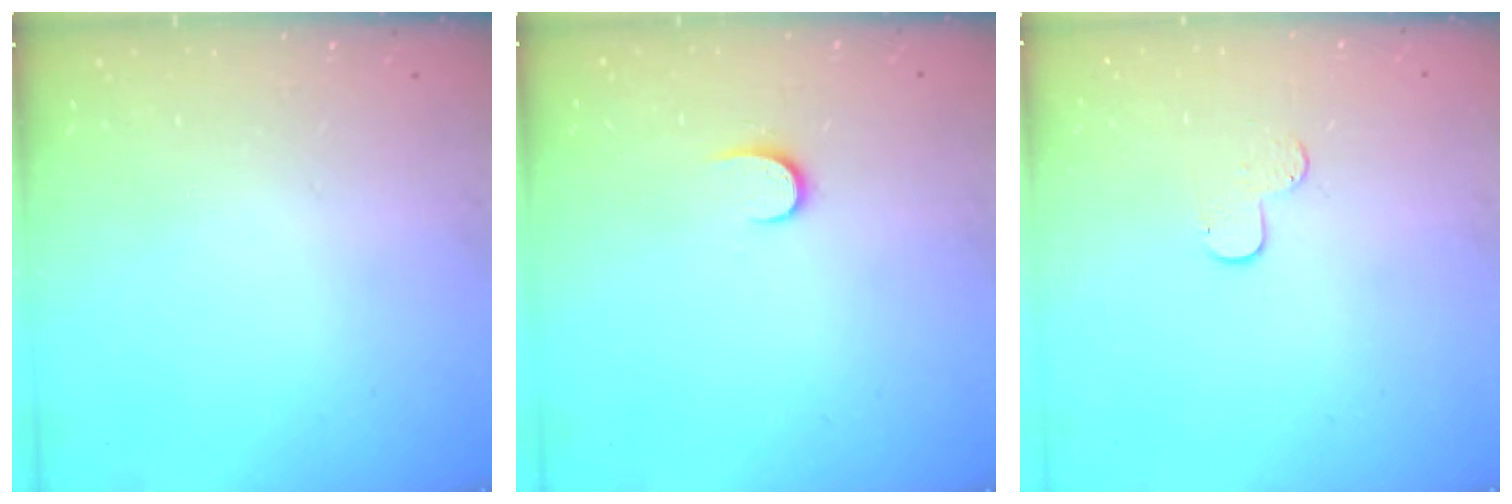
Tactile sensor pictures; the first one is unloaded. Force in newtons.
{"total": 6.5, "press": 6.5, "slide": 0.7}
{"total": 4.5, "press": 4.5, "slide": 0.4}